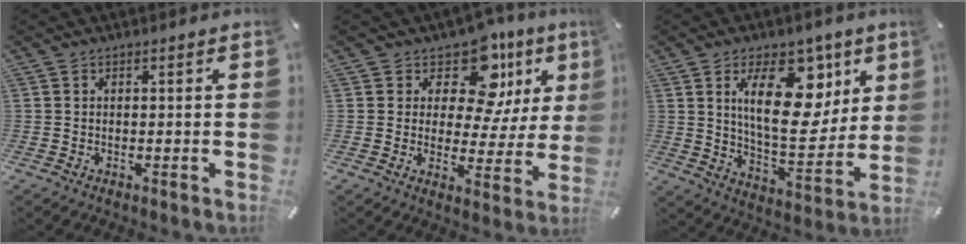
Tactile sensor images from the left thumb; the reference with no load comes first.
{"total": 13.3, "force": [8.1, 7.8, 7.0], "torque": [-0.102, -0.063, 0.142]}
{"total": 20.3, "force": [8.6, 11.0, 14.8], "torque": [-0.213, -0.036, 0.141]}